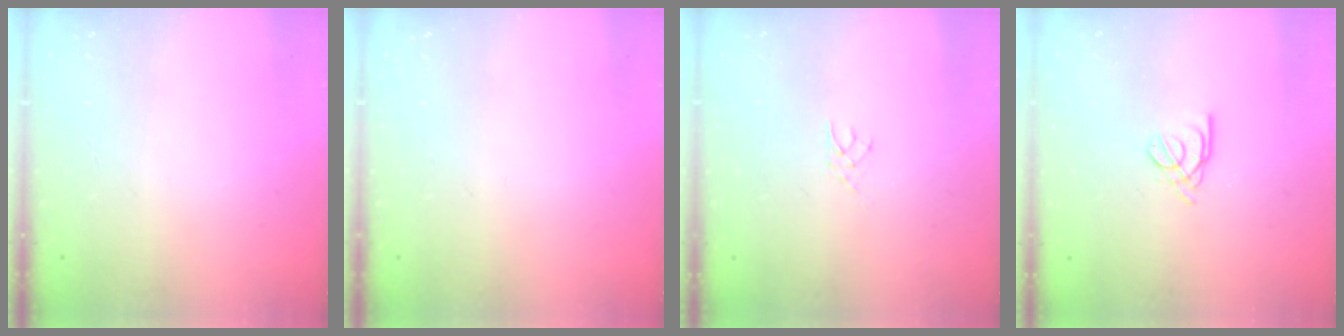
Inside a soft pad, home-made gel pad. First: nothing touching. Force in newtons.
{"total": 0.0}
{"total": 2.1, "press": 2.1, "slide": 0.3}
{"total": 2.6, "press": 2.5, "slide": 0.5}